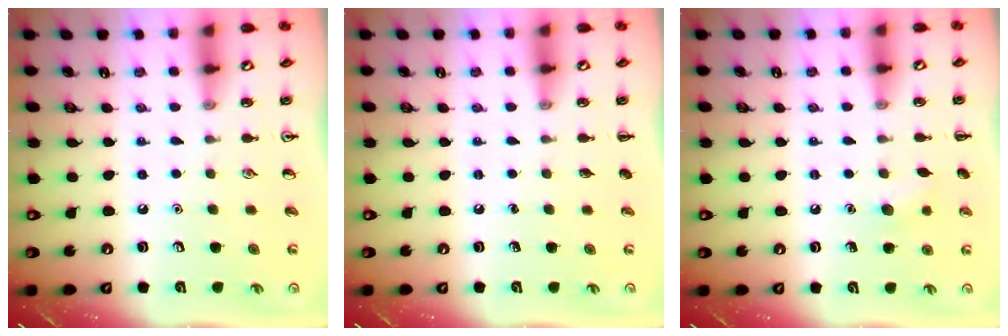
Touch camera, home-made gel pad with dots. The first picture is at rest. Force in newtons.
{"total": 0.0}
{"total": 6.1, "press": 5.9, "slide": 1.4}